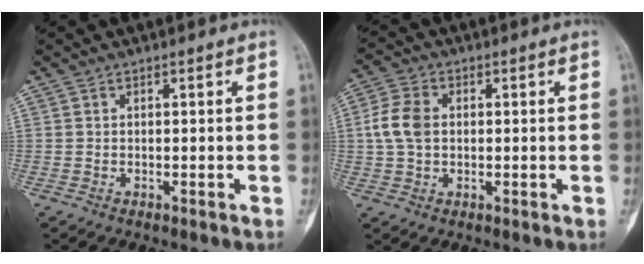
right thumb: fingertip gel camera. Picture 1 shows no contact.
{"total": 6.5, "force": [0.5, 4.6, 4.6], "torque": [-0.099, 0.011, 0.006]}